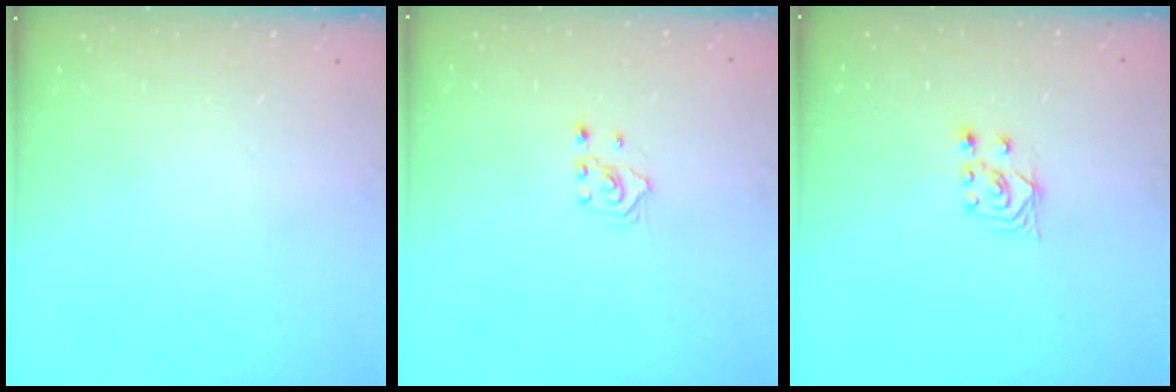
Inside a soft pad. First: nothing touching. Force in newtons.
{"total": 2.1, "press": 1.8, "slide": 0.9}
{"total": 3.0, "press": 2.8, "slide": 0.9}